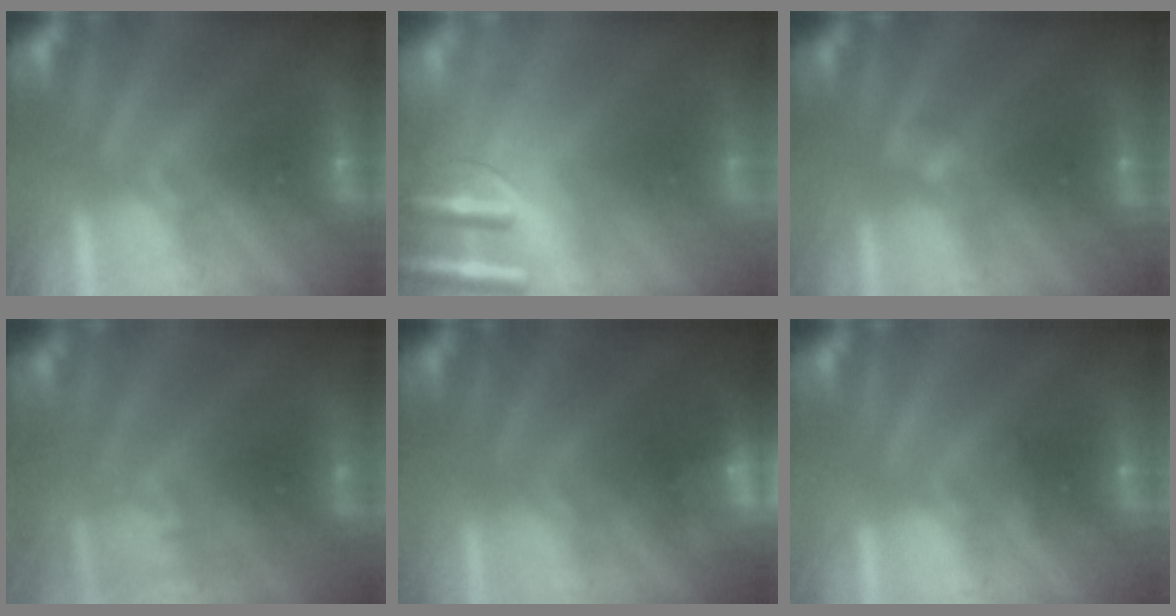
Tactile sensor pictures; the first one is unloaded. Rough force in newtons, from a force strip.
{"total": 9.4}
{"total": 2.2}
{"total": 2.9}
{"total": 3.8}
{"total": 2.3}